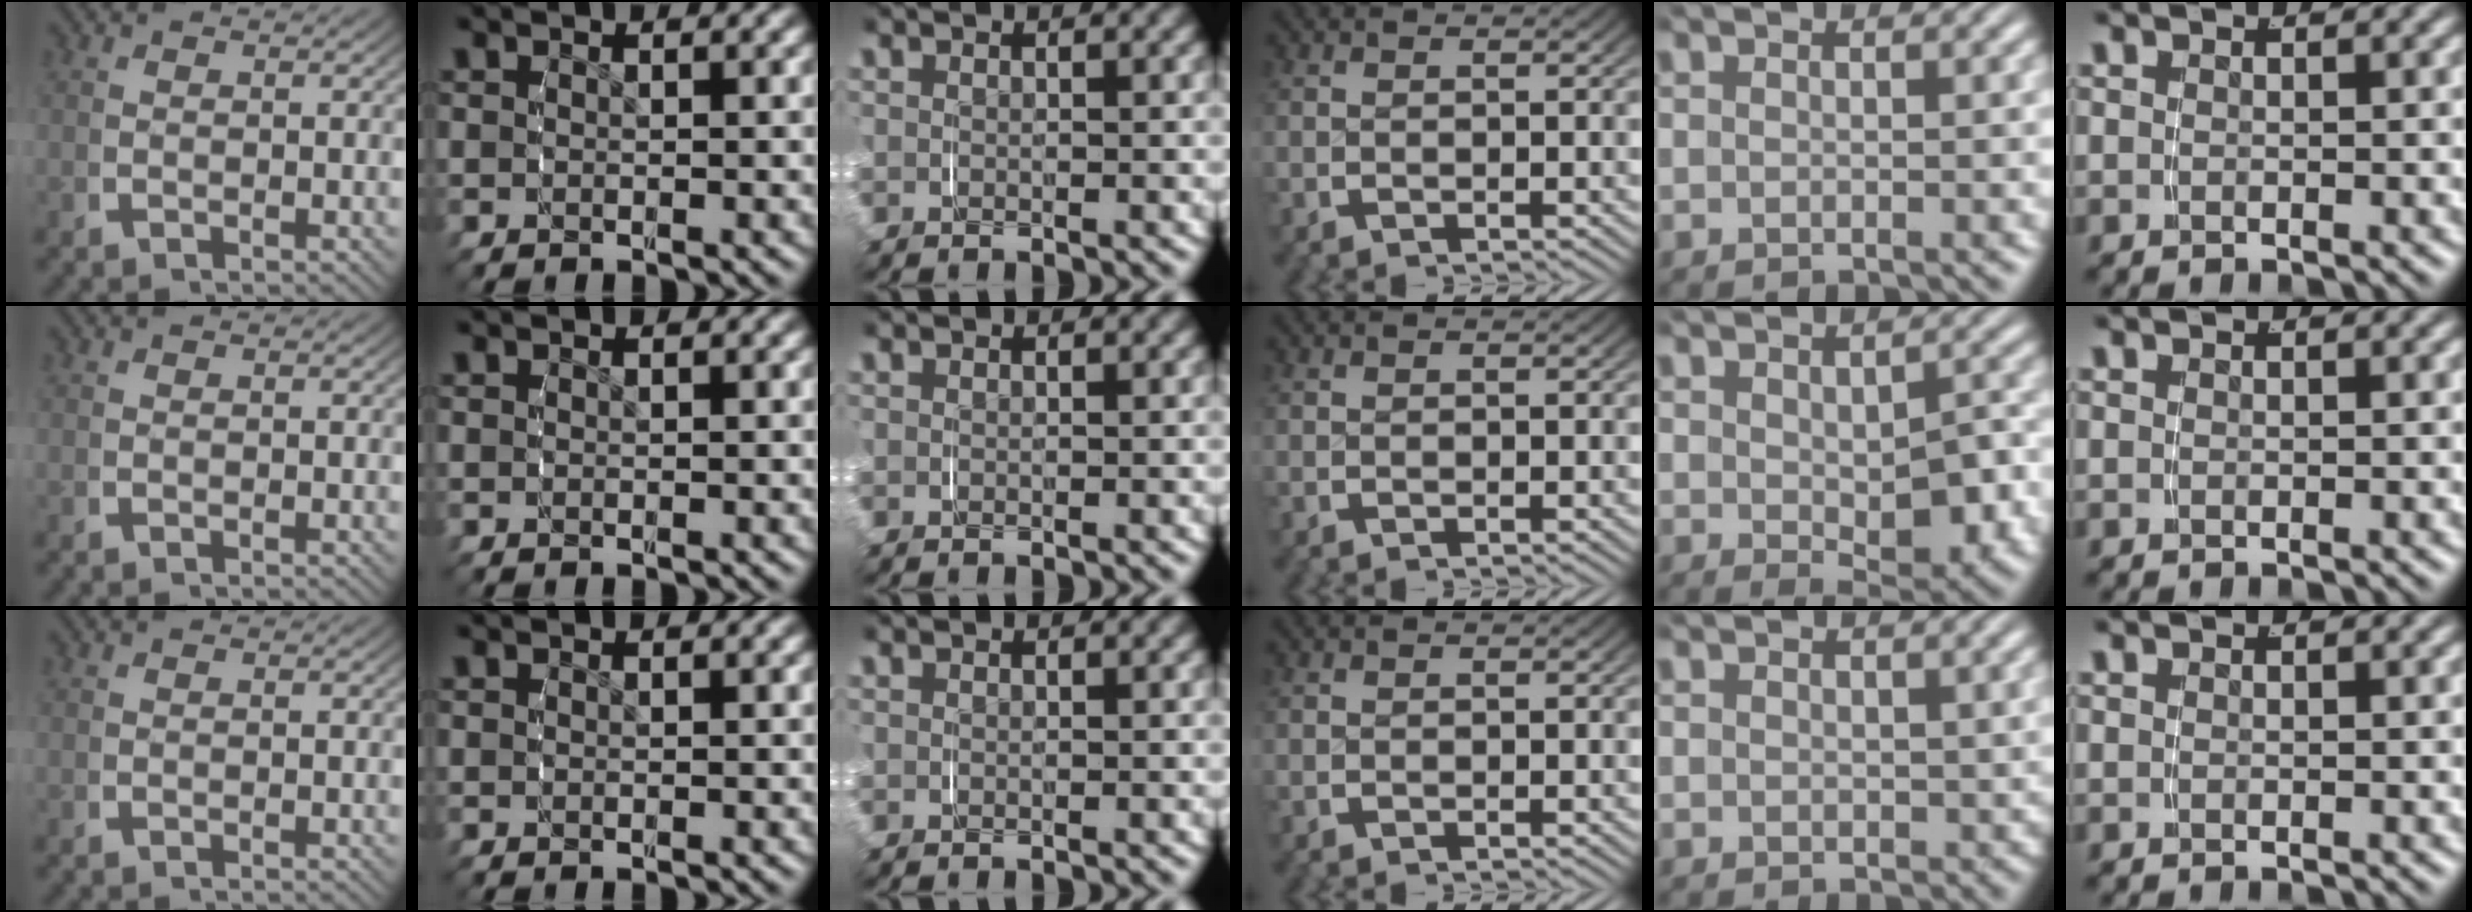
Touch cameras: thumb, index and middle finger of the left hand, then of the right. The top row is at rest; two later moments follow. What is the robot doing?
{"motion": "grasp_and_lifting", "object": "pencil case"}